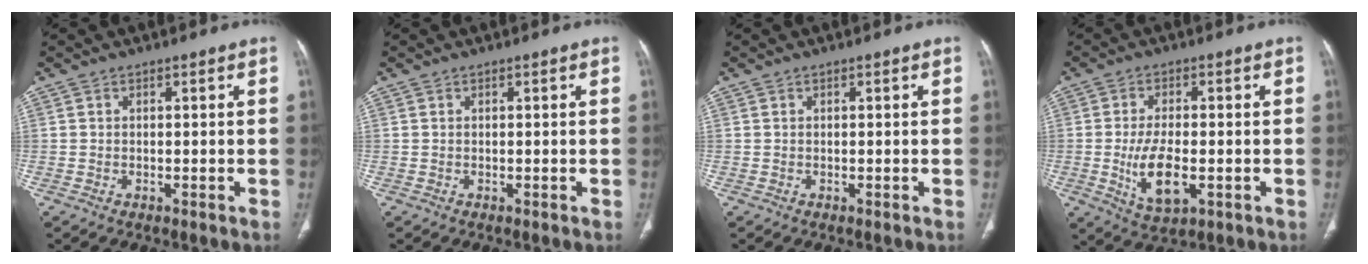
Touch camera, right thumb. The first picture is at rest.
{"total": 0.0}
{"total": 0.0}
{"total": 9.1, "force": [-1.8, 4.2, 7.9], "torque": [-0.145, -0.004, -0.024]}